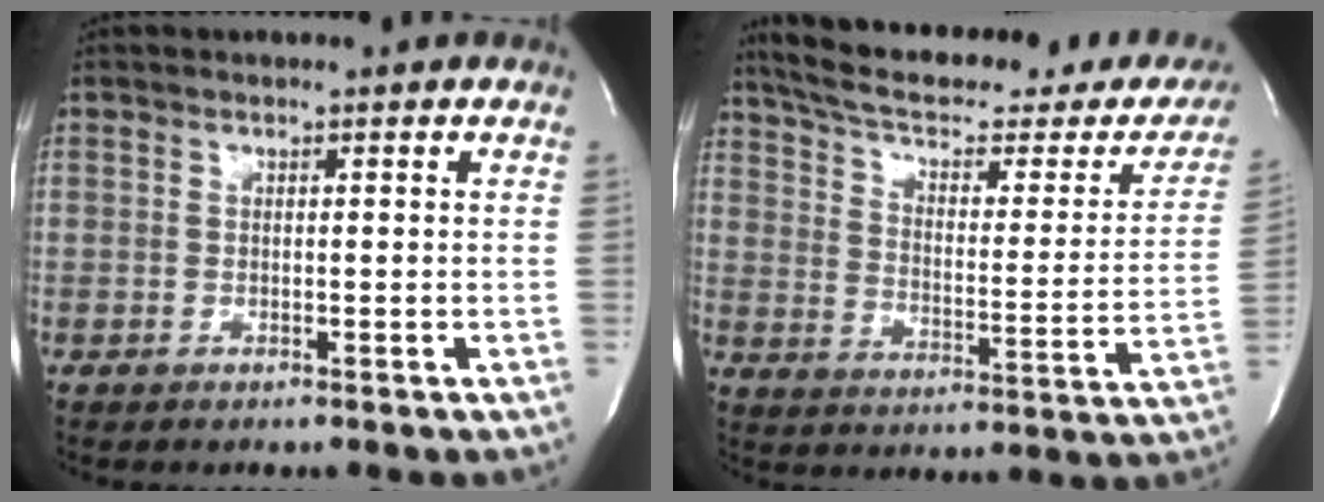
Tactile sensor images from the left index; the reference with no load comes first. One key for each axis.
{"total": 30.4, "fx": 25.5, "fy": 8.1, "fz": 14.4, "tx": -0.227, "ty": -0.029, "tz": 0.322}